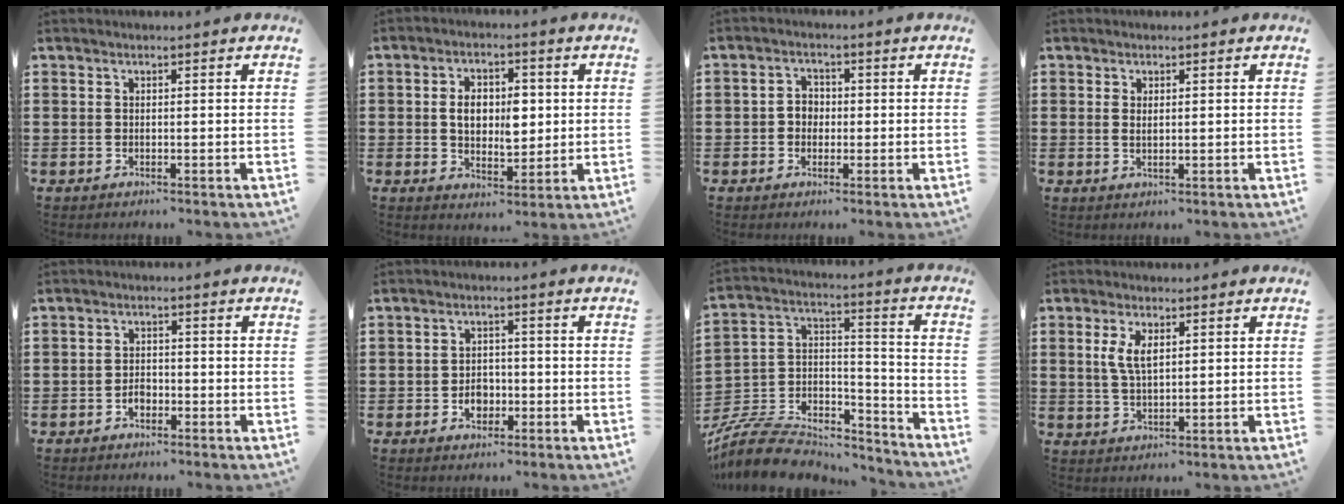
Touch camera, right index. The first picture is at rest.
{"total": 7.1, "force": [0.7, 4.2, 5.7], "torque": [-0.093, 0.006, 0.005]}
{"total": 2.5, "force": [-0.6, 2.1, 1.1], "torque": [-0.028, 0.008, -0.015]}
{"total": 1.2, "force": [0.4, 0.5, 1.1], "torque": [-0.021, 0.004, 0.006]}
{"total": 2.0, "force": [-1.1, 1.3, 1.1], "torque": [-0.025, -0.001, -0.021]}
{"total": 3.2, "force": [-1.0, 2.5, 1.7], "torque": [-0.030, -0.002, -0.022]}
{"total": 9.9, "force": [-8.2, 4.1, 3.6], "torque": [-0.080, 0.019, -0.160]}
{"total": 4.5, "force": [1.3, 2.0, 3.8], "torque": [-0.081, 0.007, 0.022]}